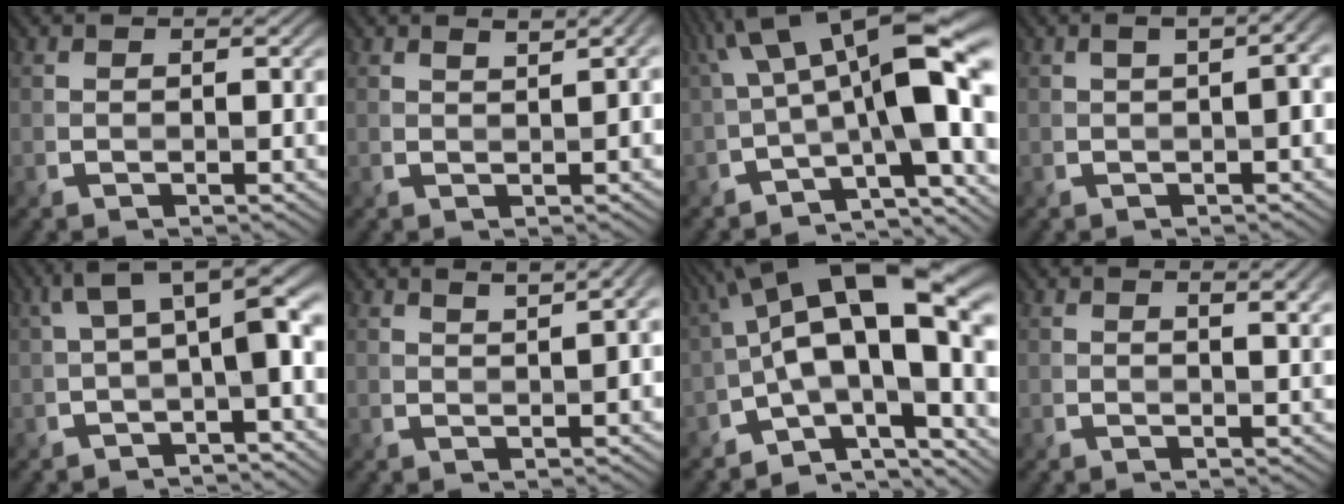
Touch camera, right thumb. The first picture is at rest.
{"total": 2.2, "force": [1.3, 0.4, 1.7], "torque": [-0.025, 0.005, 0.022]}
{"total": 14.1, "force": [-0.2, 4.3, 13.4], "torque": [-0.207, 0.025, -0.007]}
{"total": 3.7, "force": [0.5, 1.3, 3.4], "torque": [-0.042, 0.016, 0.008]}
{"total": 6.8, "force": [0.1, 2.1, 6.5], "torque": [-0.104, 0.017, -0.003]}
{"total": 3.4, "force": [1.8, 0.8, 2.8], "torque": [-0.042, 0.013, 0.031]}
{"total": 16.5, "force": [-1.9, 6.3, 15.2], "torque": [-0.213, 0.027, -0.043]}
{"total": 3.0, "force": [1.7, 0.8, 2.4], "torque": [-0.031, 0.000, 0.024]}